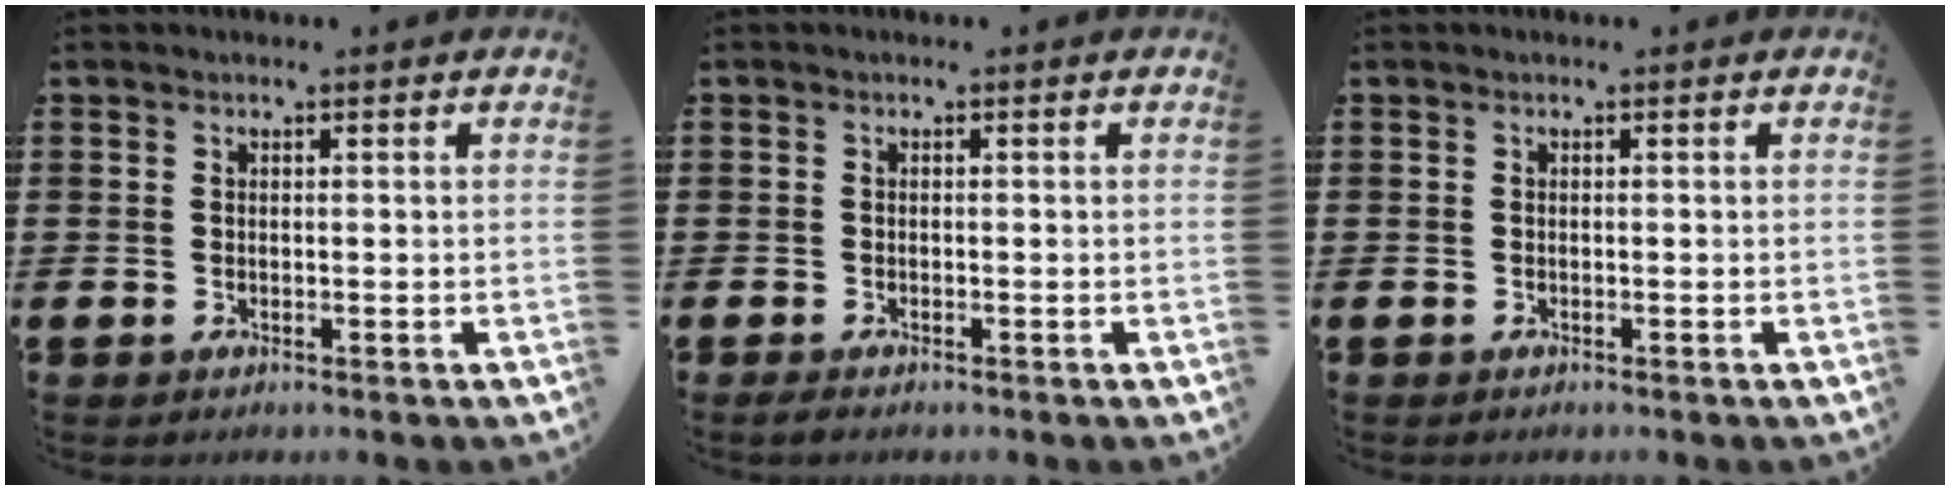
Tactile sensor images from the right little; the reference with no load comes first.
{"total": 0.7, "force": [-0.5, 0.2, 0.4], "torque": [-0.009, 0.000, -0.010]}
{"total": 0.0}